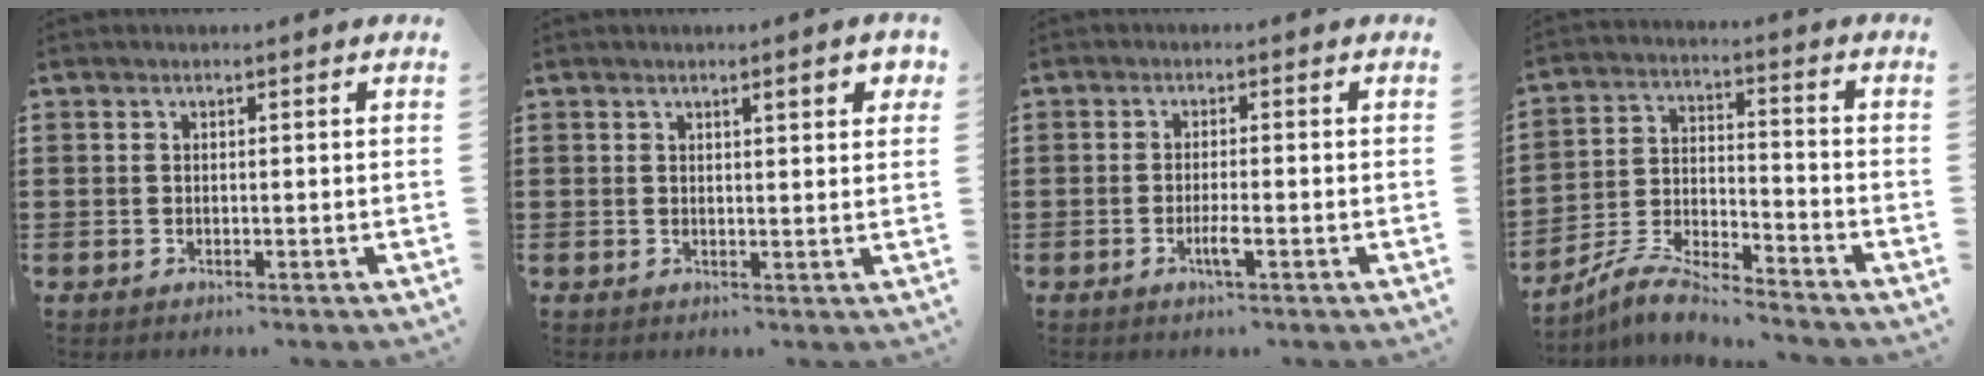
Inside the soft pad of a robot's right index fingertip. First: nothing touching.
{"total": 2.6, "force": [1.2, 0.5, 2.3], "torque": [-0.037, 0.001, 0.016]}
{"total": 2.7, "force": [-1.2, 0.1, 2.4], "torque": [-0.048, -0.005, -0.025]}
{"total": 6.8, "force": [-6.5, 0.6, 2.0], "torque": [-0.056, 0.001, -0.130]}